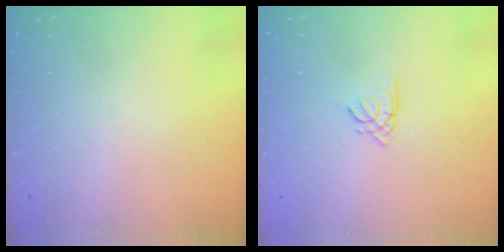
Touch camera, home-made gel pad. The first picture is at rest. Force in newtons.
{"total": 1.5, "press": 1.4, "slide": 0.4}